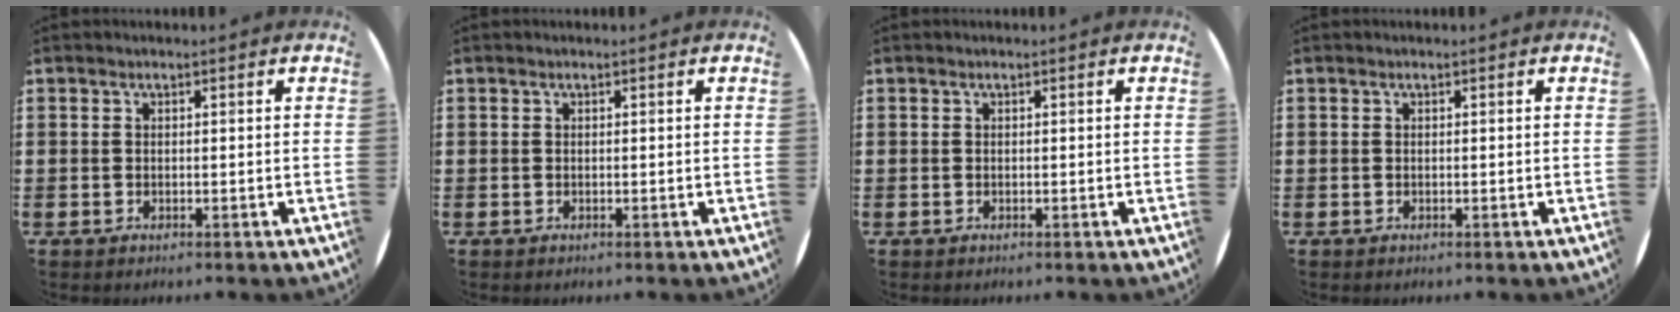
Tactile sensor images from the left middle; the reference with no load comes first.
{"total": 0.0}
{"total": 0.0}
{"total": 0.0}